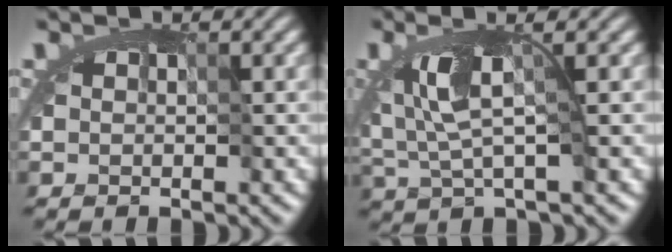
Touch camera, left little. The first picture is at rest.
{"total": 2.7, "force": [-0.8, 0.4, 2.6], "torque": [-0.055, -0.010, -0.014]}